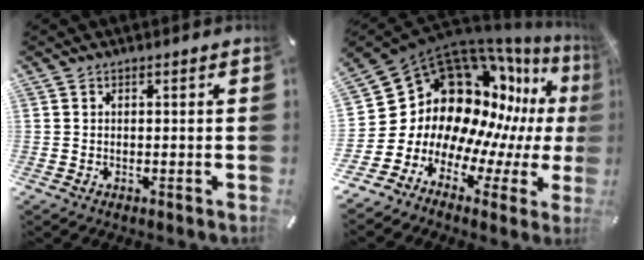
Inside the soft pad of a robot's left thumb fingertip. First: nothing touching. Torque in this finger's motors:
{"motor_torque": [0.30, 2.33, 1.42, 1.13, 0.15]}